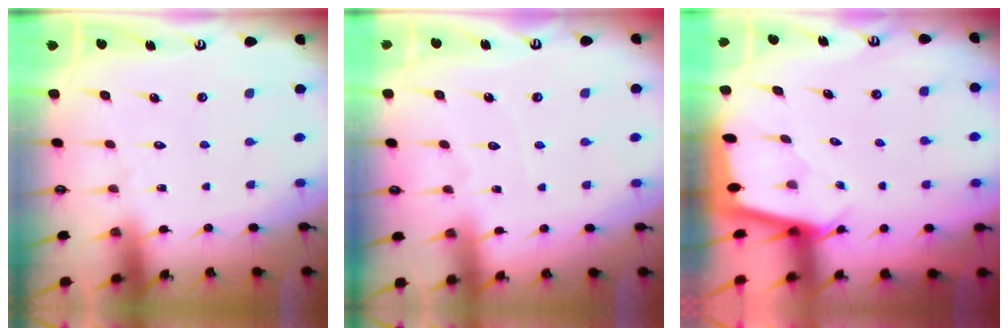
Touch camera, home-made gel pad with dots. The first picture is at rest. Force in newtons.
{"total": 2.7, "press": 2.7, "slide": 0.2}
{"total": 2.0, "press": 2.0, "slide": 0.1}